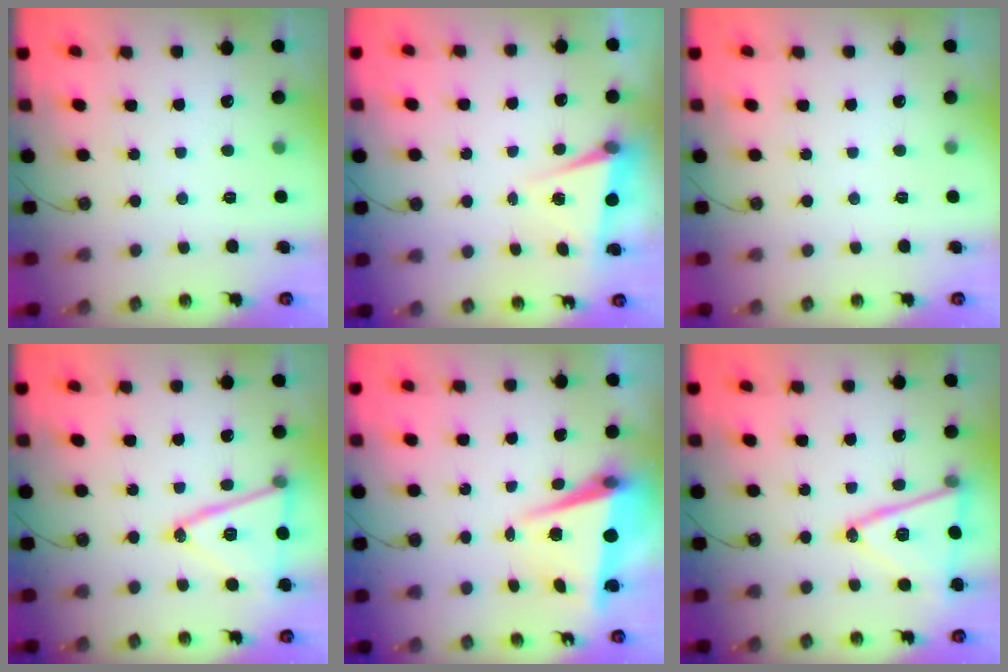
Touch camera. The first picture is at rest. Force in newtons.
{"total": 4.5, "press": 3.4, "slide": 2.9}
{"total": 0.0}
{"total": 16.2, "press": 15.8, "slide": 3.6}
{"total": 6.3, "press": 6.1, "slide": 1.6}
{"total": 16.2, "press": 15.8, "slide": 3.6}